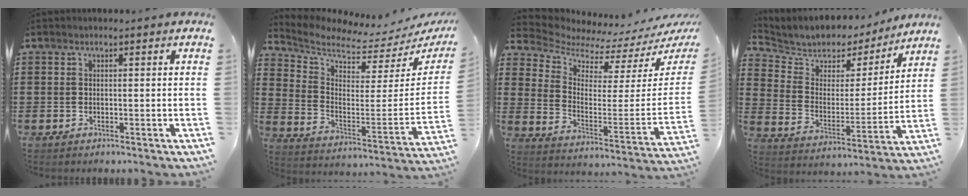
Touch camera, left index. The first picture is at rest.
{"total": 4.5, "force": [4.2, 0.8, 1.3], "torque": [-0.054, -0.056, 0.067]}
{"total": 4.6, "force": [4.0, 1.5, 1.5], "torque": [-0.058, -0.045, 0.066]}
{"total": 5.4, "force": [4.7, 2.6, 0.4], "torque": [-0.046, -0.037, 0.077]}